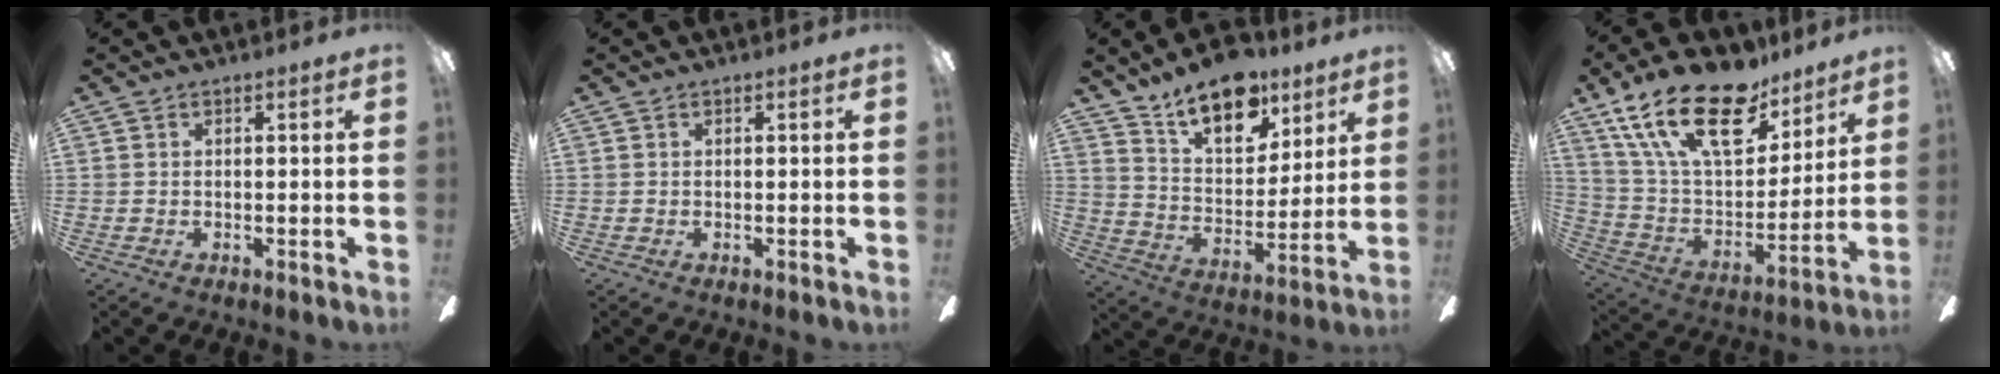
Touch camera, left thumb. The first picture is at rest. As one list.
[{"total": 0.0}, {"total": 16.2, "force": [11.9, 7.8, 7.7], "torque": [-0.122, -0.070, 0.213]}, {"total": 24.7, "force": [15.4, 12.2, 15.0], "torque": [-0.277, -0.088, 0.272]}]